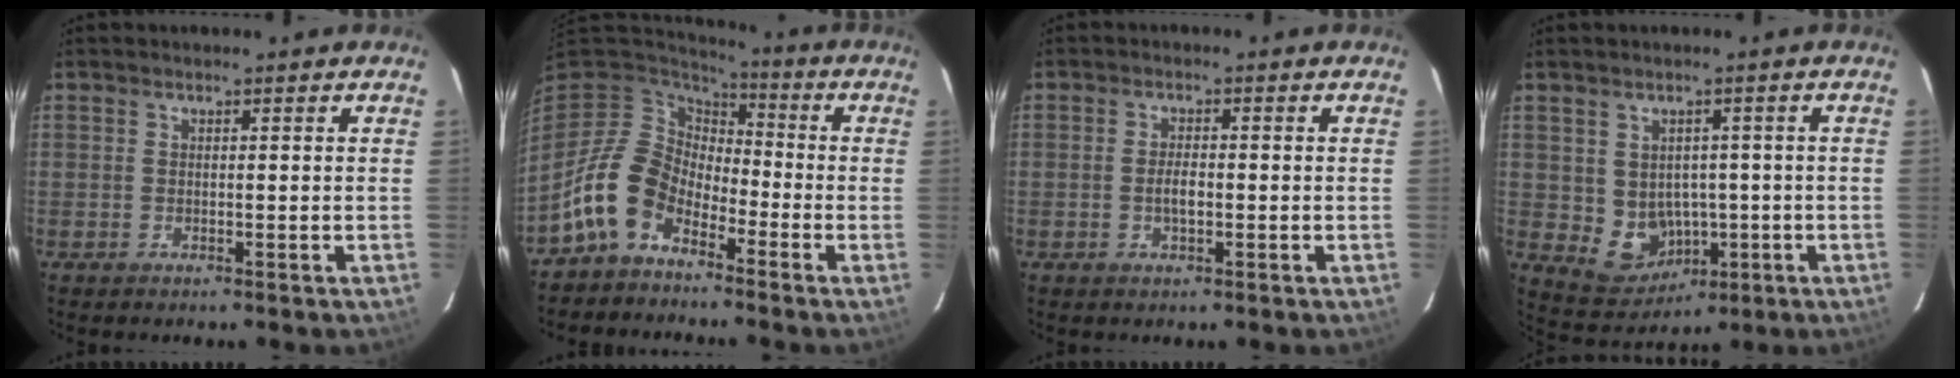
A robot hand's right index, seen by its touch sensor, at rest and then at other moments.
{"total": 12.1, "force": [-7.2, 7.6, 6.1], "torque": [-0.128, 0.019, -0.145]}
{"total": 2.6, "force": [-0.6, 1.0, 2.3], "torque": [-0.043, -0.001, -0.011]}
{"total": 7.6, "force": [-0.9, 6.9, 3.0], "torque": [-0.069, 0.002, 0.013]}